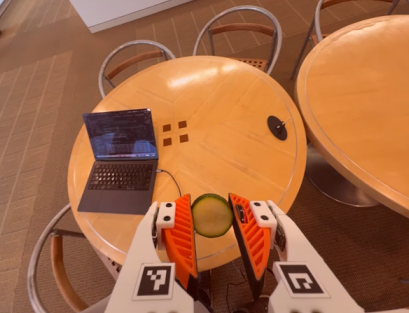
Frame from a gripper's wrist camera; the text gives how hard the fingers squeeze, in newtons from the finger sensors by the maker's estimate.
{"total": 7.6, "left": 7.2, "right": 8.0}